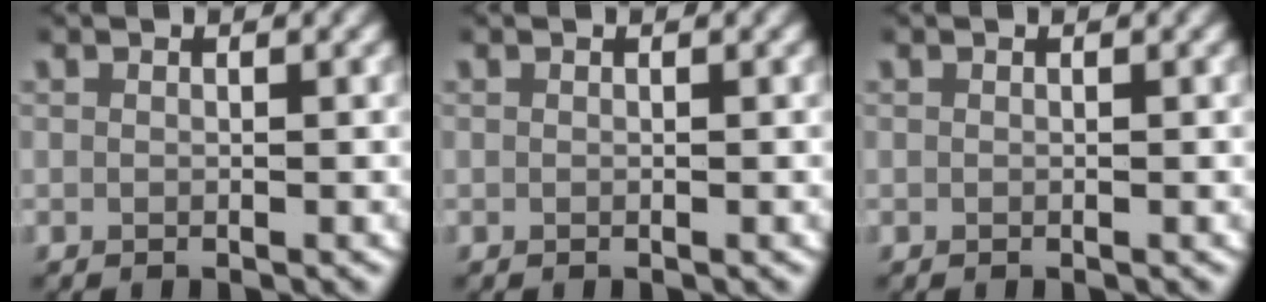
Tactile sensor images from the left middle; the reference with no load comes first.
{"total": 0.0}
{"total": 0.0}